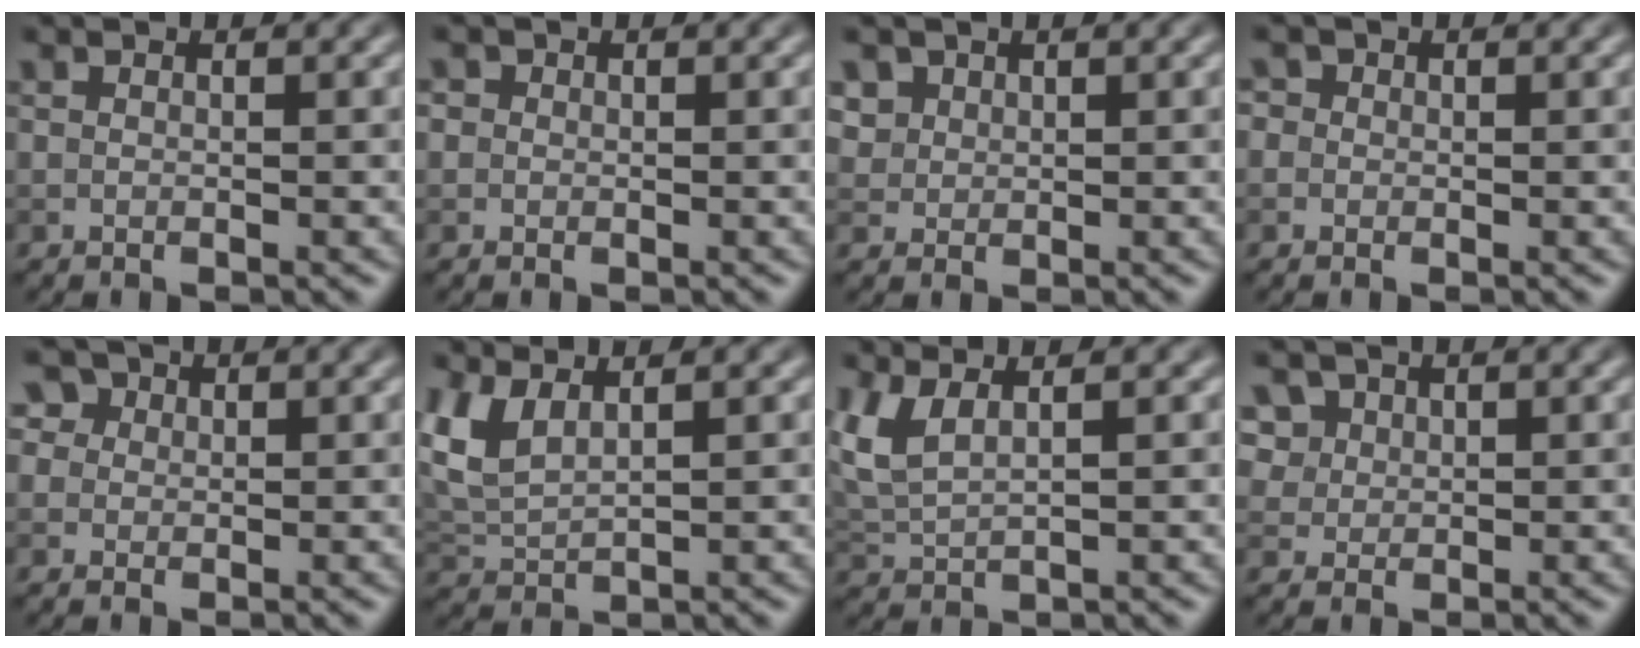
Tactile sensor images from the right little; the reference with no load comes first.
{"total": 0.5, "force": [0.1, 0.5, 0.1], "torque": [0.006, -0.003, -0.007]}
{"total": 1.8, "force": [1.0, 1.5, 0.4], "torque": [-0.012, -0.009, 0.035]}
{"total": 1.3, "force": [0.5, 1.1, 0.4], "torque": [0.002, 0.006, -0.017]}
{"total": 4.5, "force": [2.4, 3.3, 1.7], "torque": [-0.029, 0.016, 0.021]}
{"total": 3.6, "force": [2.1, 1.6, 2.5], "torque": [-0.070, 0.004, 0.045]}
{"total": 3.3, "force": [1.8, 1.3, 2.5], "torque": [-0.072, 0.005, 0.041]}
{"total": 4.9, "force": [2.7, 3.6, 2.0], "torque": [-0.053, 0.006, 0.047]}